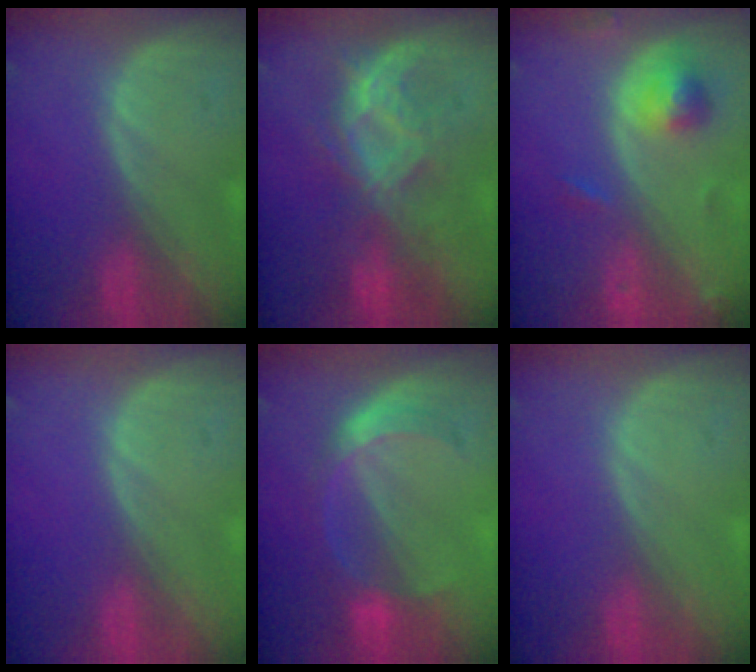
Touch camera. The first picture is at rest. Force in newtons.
{"total": 7.2, "press": 7.2, "slide": 0.8}
{"total": 4.6, "press": 4.6, "slide": 0.3}
{"total": 0.0}
{"total": 5.8, "press": 5.3, "slide": 2.3}
{"total": 0.0}